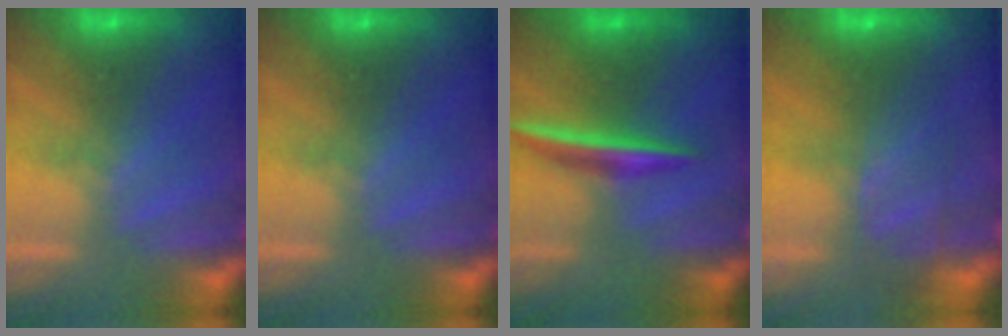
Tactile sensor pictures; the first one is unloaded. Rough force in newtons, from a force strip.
{"total": 0.0}
{"total": 1.9}
{"total": 7.6}